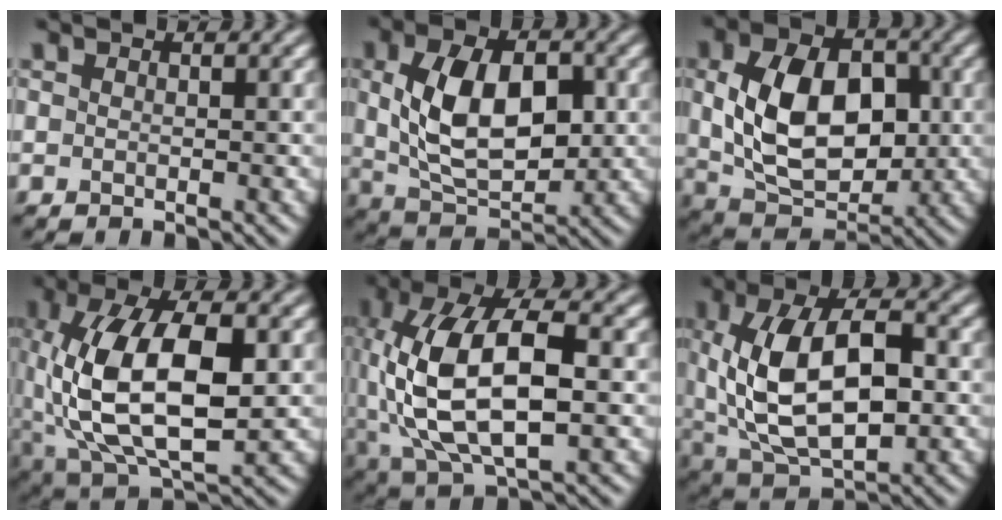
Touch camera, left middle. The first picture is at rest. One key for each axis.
{"total": 9.0, "fx": 0.8, "fy": 5.0, "fz": 7.4, "tx": -0.136, "ty": 0.002, "tz": 0.014}
{"total": 9.9, "fx": 0.6, "fy": 6.4, "fz": 7.6, "tx": -0.143, "ty": -0.002, "tz": 0.011}
{"total": 12.1, "fx": 0.0, "fy": 6.2, "fz": 10.4, "tx": -0.210, "ty": 0.000, "tz": 0.006}
{"total": 11.9, "fx": -0.2, "fy": 5.9, "fz": 10.3, "tx": -0.208, "ty": 0.008, "tz": -0.002}
{"total": 11.3, "fx": 0.7, "fy": 6.0, "fz": 9.6, "tx": -0.177, "ty": 0.001, "tz": 0.017}